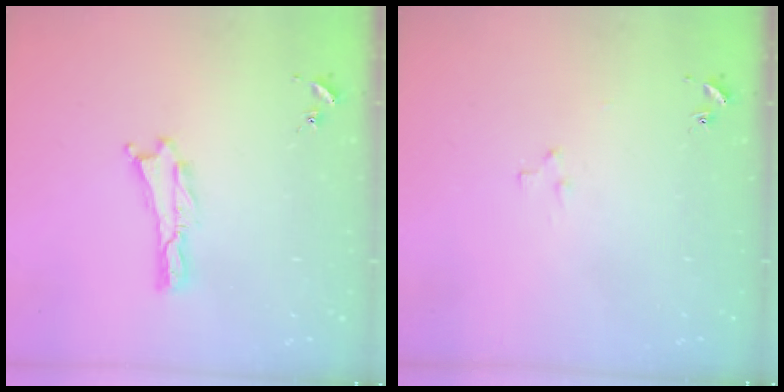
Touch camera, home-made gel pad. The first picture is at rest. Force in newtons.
{"total": 2.2, "press": 2.2, "slide": 0.2}